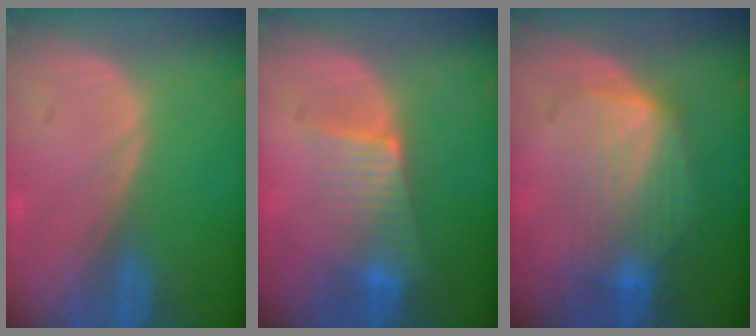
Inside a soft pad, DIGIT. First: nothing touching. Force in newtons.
{"total": 6.7, "press": 5.9, "slide": 3.1}
{"total": 7.2, "press": 7.1, "slide": 1.0}